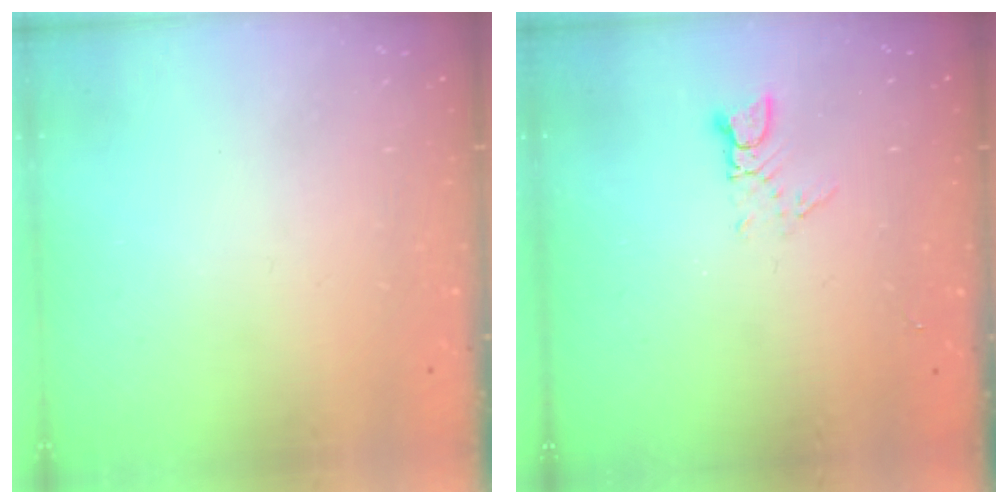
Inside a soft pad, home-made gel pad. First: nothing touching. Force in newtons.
{"total": 2.9, "press": 2.9, "slide": 0.2}